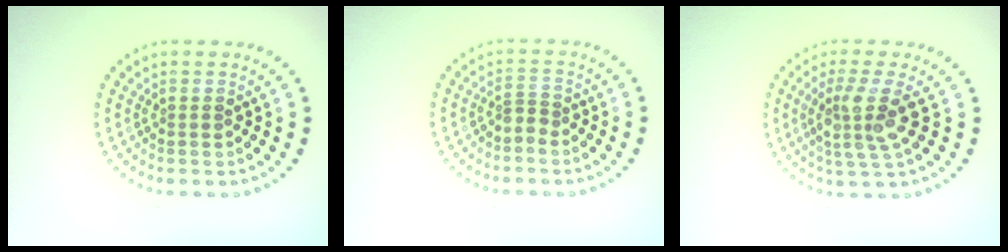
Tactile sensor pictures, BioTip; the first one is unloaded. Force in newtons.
{"total": 1.2, "press": 0.7, "slide": 1.0}
{"total": 3.8, "press": 3.0, "slide": 2.3}